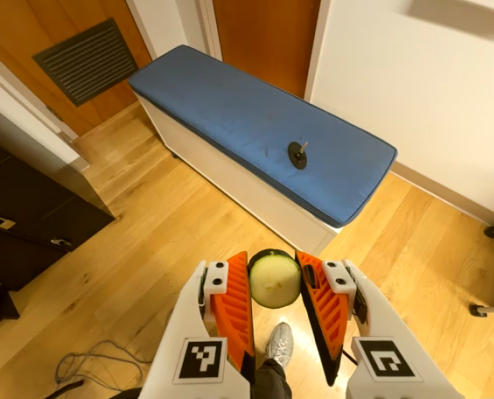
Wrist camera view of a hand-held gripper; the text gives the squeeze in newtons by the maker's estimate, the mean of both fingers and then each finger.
{"total": 7.5, "left": 7.1, "right": 7.8}